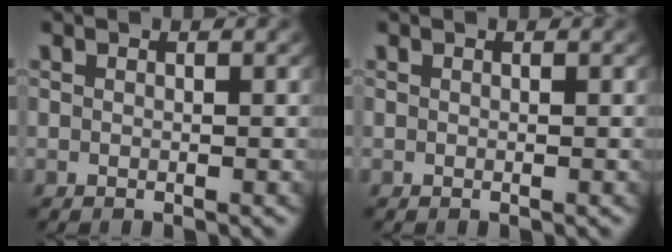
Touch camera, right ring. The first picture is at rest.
{"total": 0.0}